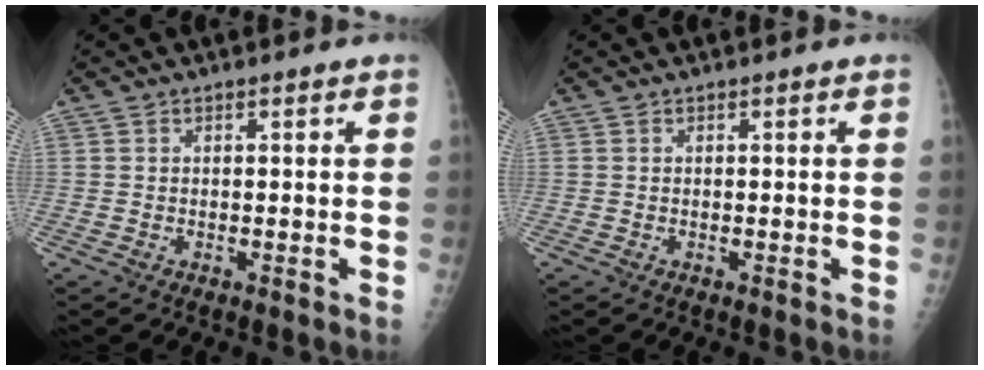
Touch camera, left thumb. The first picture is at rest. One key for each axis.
{"total": 0.0}